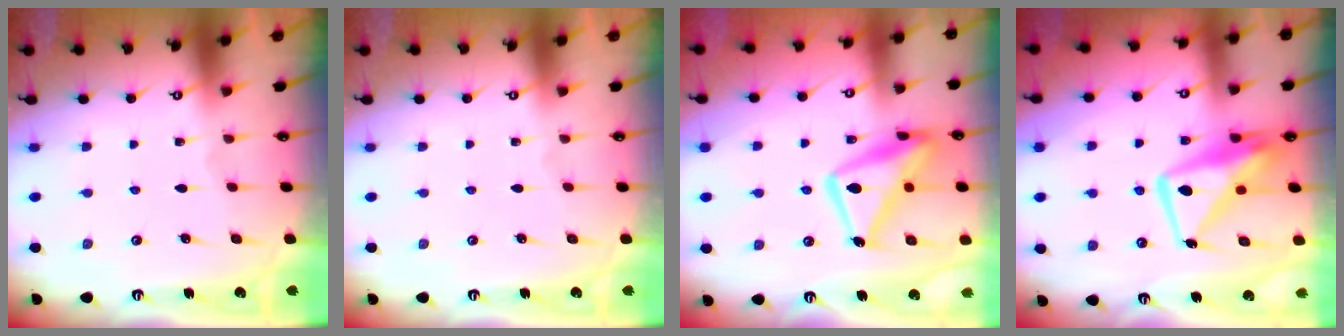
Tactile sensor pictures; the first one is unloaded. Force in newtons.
{"total": 0.0}
{"total": 15.4, "press": 15.4, "slide": 1.4}
{"total": 12.1, "press": 12.0, "slide": 1.3}